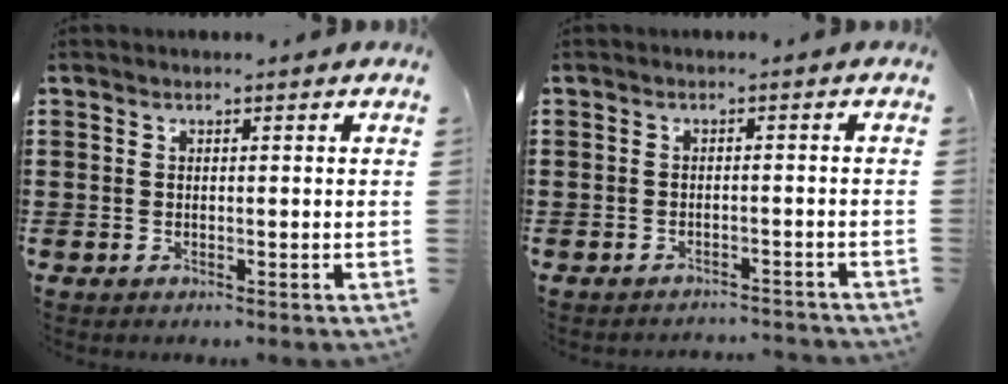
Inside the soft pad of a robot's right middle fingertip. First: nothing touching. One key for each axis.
{"total": 1.7, "fx": -1.7, "fy": -0.1, "fz": 0.0, "tx": -0.005, "ty": -0.001, "tz": -0.036}